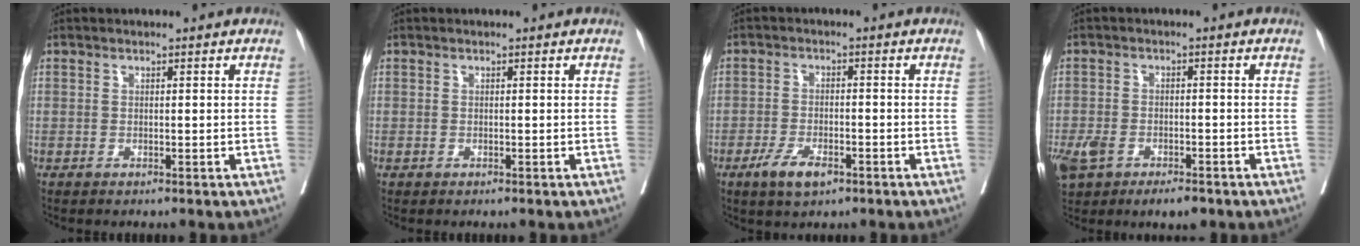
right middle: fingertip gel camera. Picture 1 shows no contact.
{"total": 0.0}
{"total": 4.7, "force": [-2.8, 2.0, 3.3], "torque": [-0.063, -0.001, -0.046]}
{"total": 8.8, "force": [-5.1, 4.4, 5.6], "torque": [-0.113, -0.004, -0.081]}